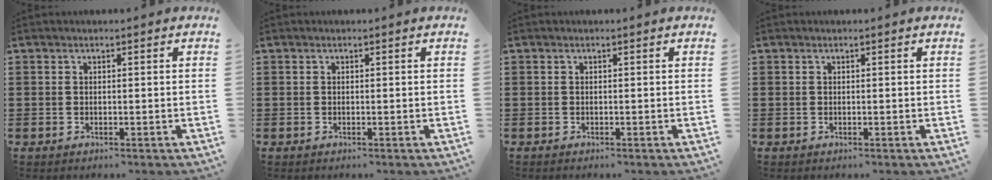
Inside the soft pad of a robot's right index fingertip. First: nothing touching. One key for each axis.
{"total": 0.0}
{"total": 0.0}
{"total": 0.0}